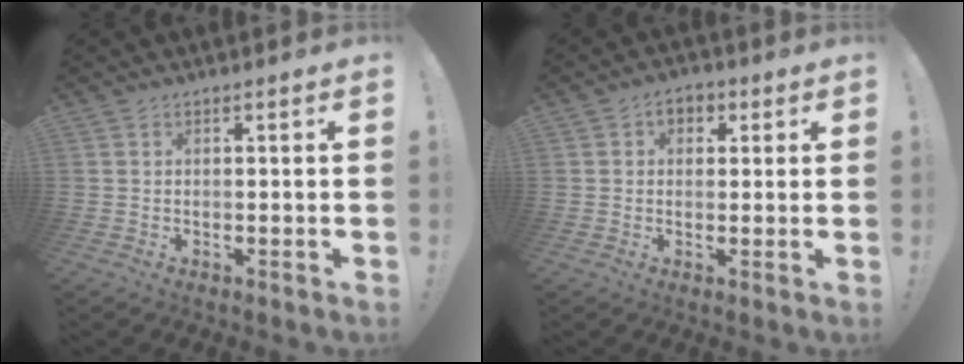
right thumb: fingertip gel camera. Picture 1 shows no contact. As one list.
[{"total": 4.5, "force": [1.2, 3.5, 2.5], "torque": [-0.028, 0.003, 0.021]}]